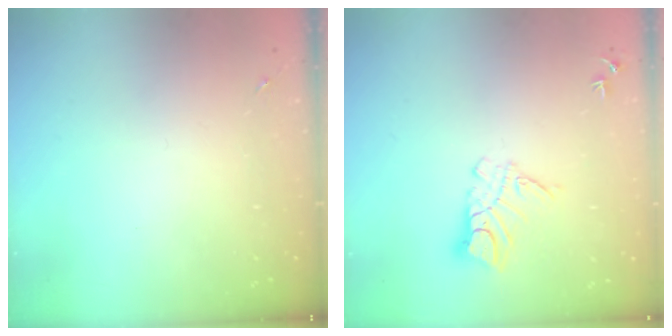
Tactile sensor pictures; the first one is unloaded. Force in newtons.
{"total": 9.5, "press": 9.5, "slide": 0.9}